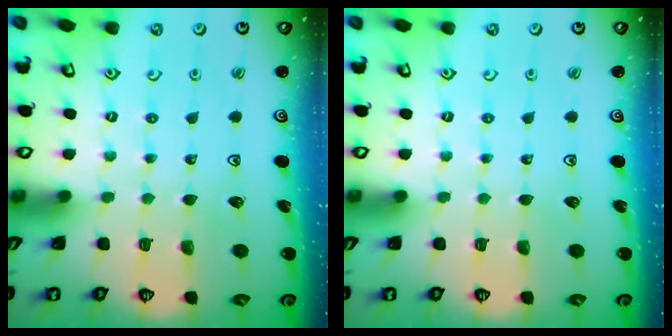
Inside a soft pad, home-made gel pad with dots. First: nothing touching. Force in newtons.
{"total": 0.0}